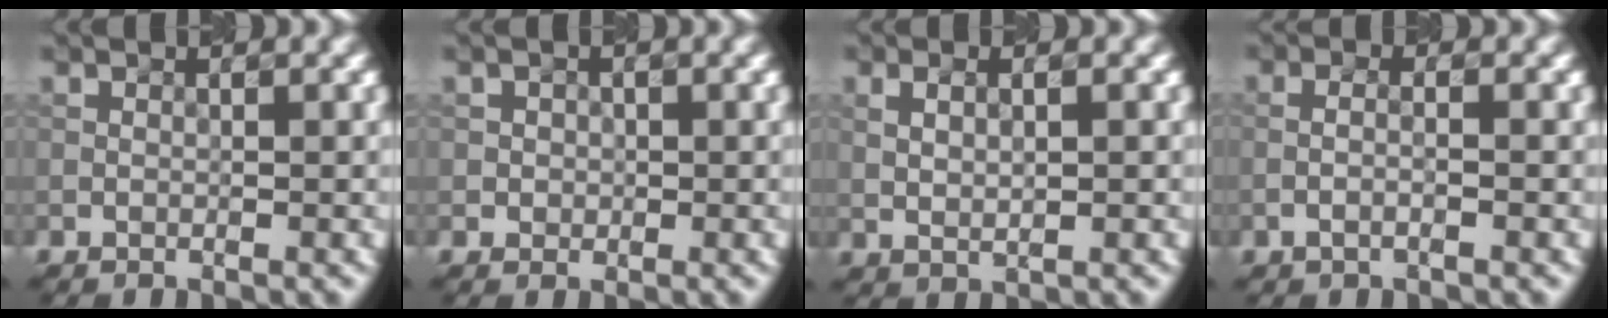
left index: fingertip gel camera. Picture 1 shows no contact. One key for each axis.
{"total": 1.2, "fx": 0.2, "fy": 1.1, "fz": 0.2, "tx": 0.011, "ty": 0.000, "tz": -0.003}
{"total": 1.8, "fx": 0.5, "fy": 0.8, "fz": 1.6, "tx": -0.038, "ty": 0.000, "tz": 0.013}
{"total": 1.2, "fx": -0.6, "fy": 0.2, "fz": 1.0, "tx": -0.022, "ty": 0.004, "tz": -0.014}